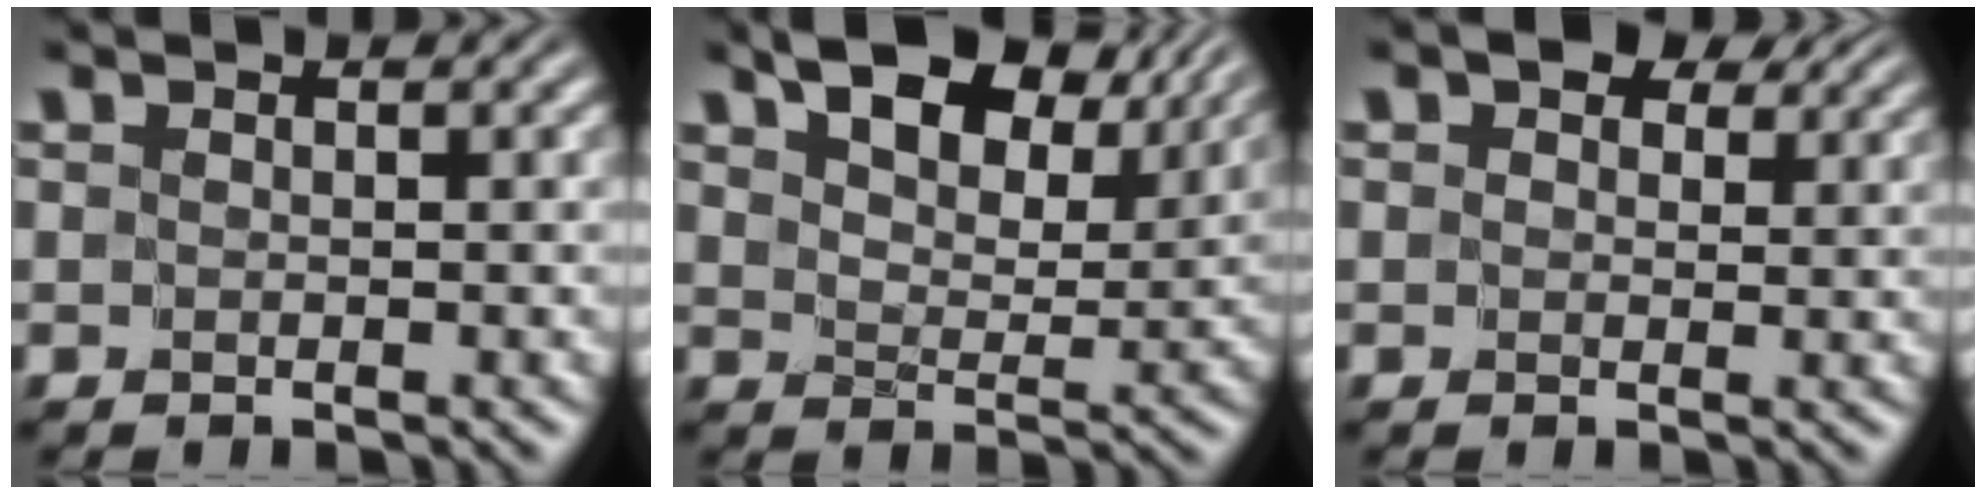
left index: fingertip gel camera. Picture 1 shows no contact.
{"total": 8.6, "force": [5.9, 3.9, 4.8], "torque": [-0.091, 0.014, 0.095]}
{"total": 3.4, "force": [1.9, 1.9, 2.0], "torque": [-0.027, 0.001, 0.018]}